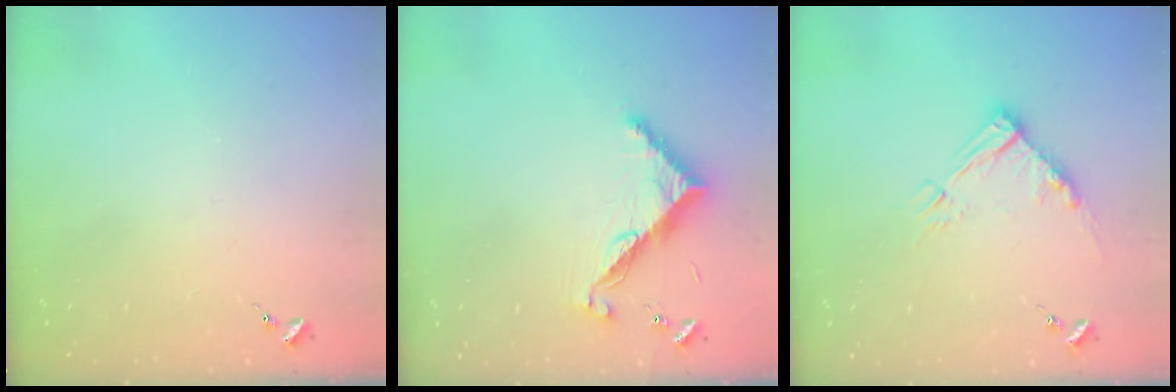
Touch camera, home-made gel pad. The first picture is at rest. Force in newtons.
{"total": 8.5, "press": 8.5, "slide": 0.6}
{"total": 10.5, "press": 10.4, "slide": 1.2}